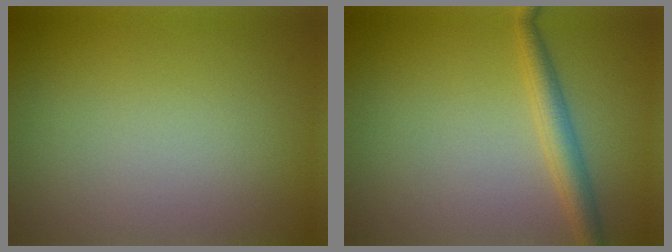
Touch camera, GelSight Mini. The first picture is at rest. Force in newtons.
{"total": 2.7, "press": 2.7, "slide": 0.1}